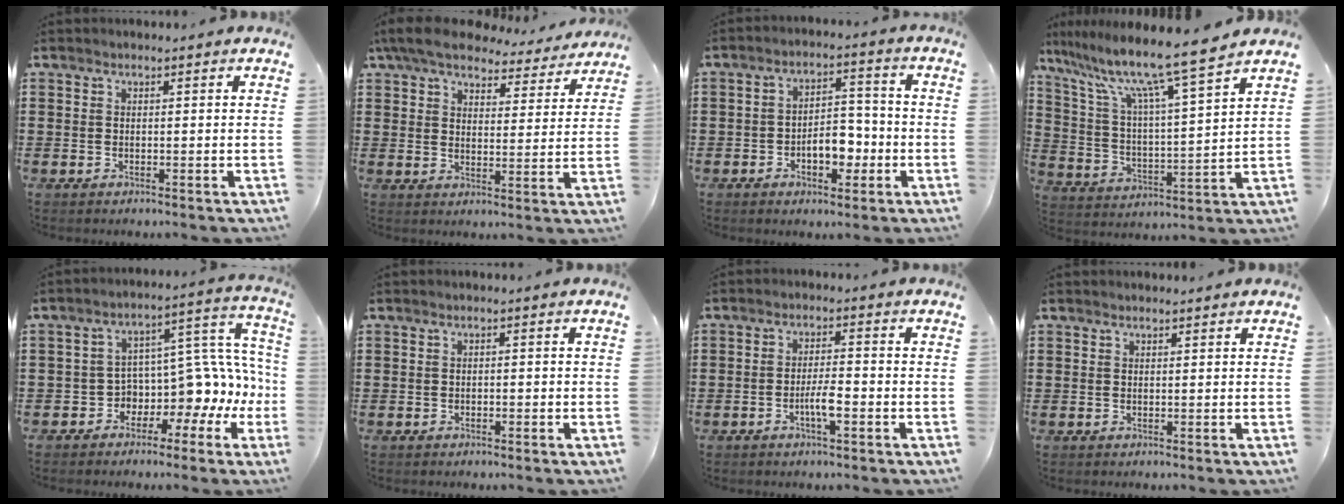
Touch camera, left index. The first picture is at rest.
{"total": 7.3, "force": [6.6, 1.5, 2.8], "torque": [-0.075, -0.033, 0.116]}
{"total": 6.4, "force": [-2.2, 3.5, 4.9], "torque": [-0.070, 0.007, -0.043]}
{"total": 10.2, "force": [8.5, -0.7, 5.6], "torque": [-0.142, -0.057, 0.135]}
{"total": 6.1, "force": [0.5, 4.7, 3.8], "torque": [-0.091, -0.046, 0.008]}
{"total": 0.7, "force": [-0.6, 0.3, 0.2], "torque": [-0.009, -0.001, -0.012]}
{"total": 4.1, "force": [-1.5, 0.8, 3.7], "torque": [-0.071, 0.003, -0.030]}
{"total": 0.5, "force": [0.5, 0.0, 0.2], "torque": [-0.006, -0.002, 0.010]}